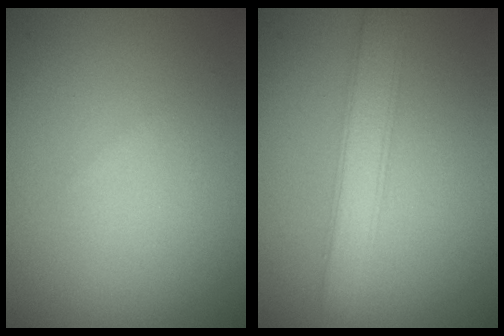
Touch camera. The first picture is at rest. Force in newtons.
{"total": 3.5, "press": 3.5, "slide": 0.1}